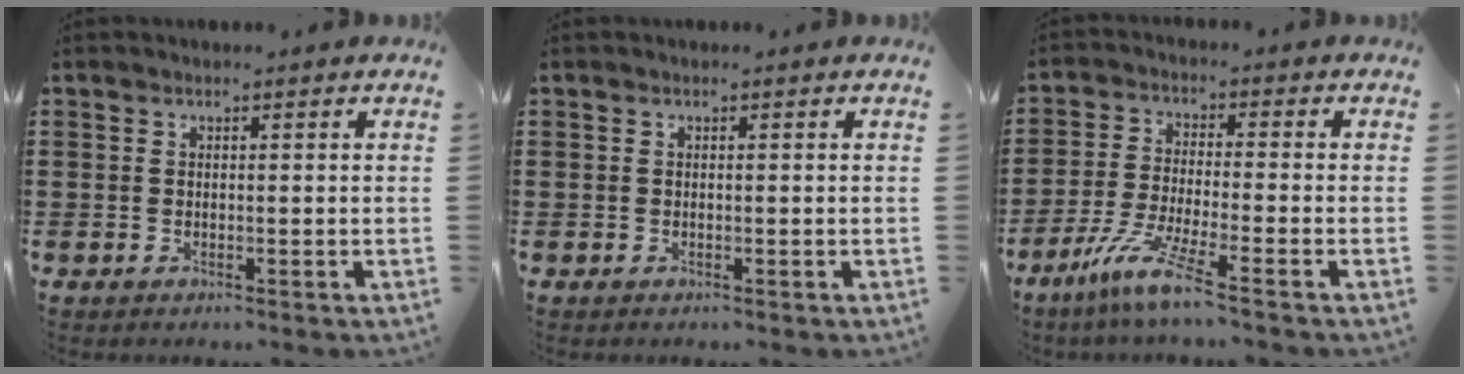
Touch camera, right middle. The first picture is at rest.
{"total": 0.0}
{"total": 7.5, "force": [-5.2, 0.0, 5.4], "torque": [-0.113, -0.016, -0.099]}